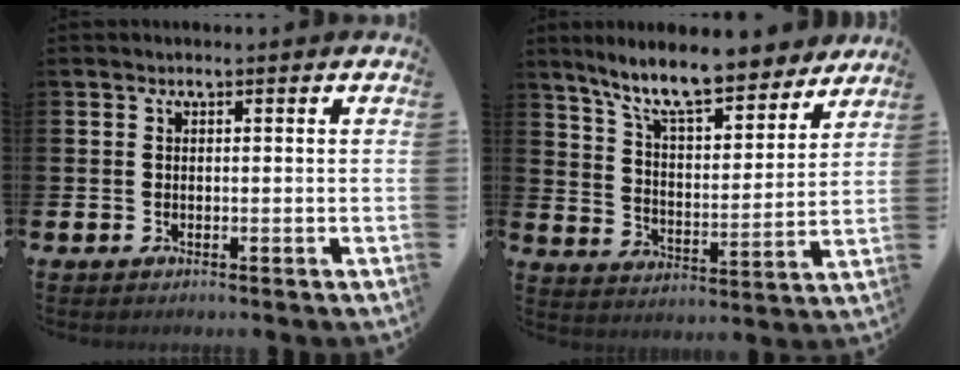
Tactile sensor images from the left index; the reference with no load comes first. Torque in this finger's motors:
{"motor_torque": [0.46, -0.52, 1.06, 0.21]}